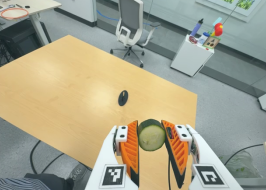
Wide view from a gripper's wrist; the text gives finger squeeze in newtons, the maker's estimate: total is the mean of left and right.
{"total": 10.8, "left": 10.3, "right": 11.3}